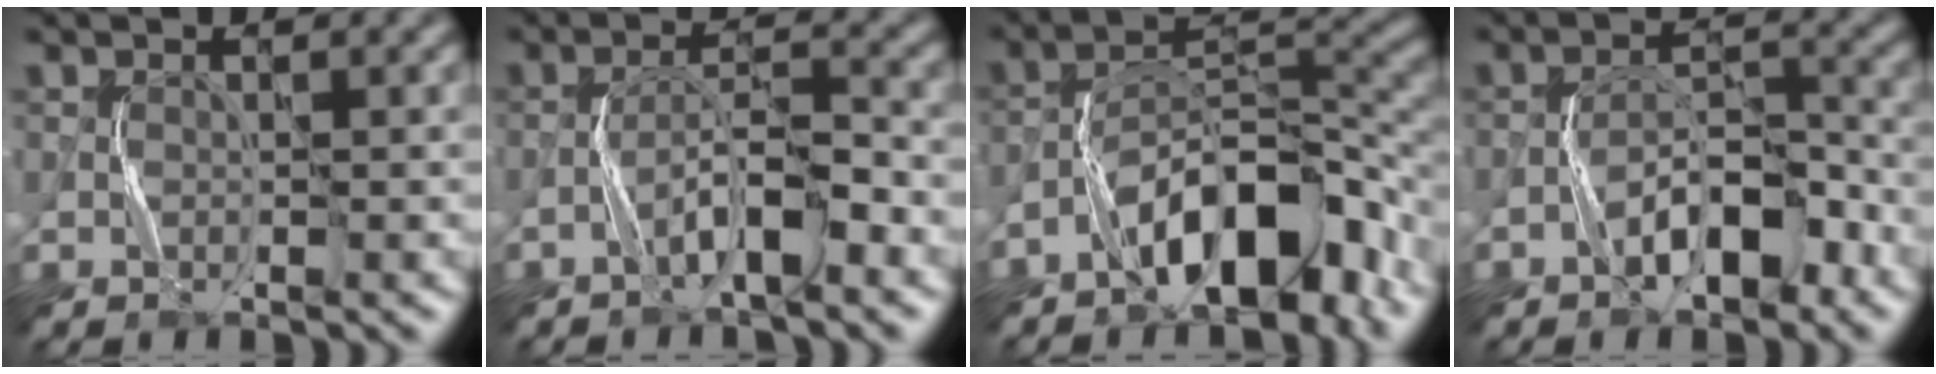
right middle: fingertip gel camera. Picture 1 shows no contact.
{"total": 4.4, "force": [-2.7, 0.8, 3.4], "torque": [-0.062, 0.017, -0.053]}
{"total": 9.7, "force": [-5.8, 3.8, 6.8], "torque": [-0.100, 0.022, -0.106]}
{"total": 5.4, "force": [-3.1, 2.1, 3.9], "torque": [-0.056, 0.018, -0.054]}